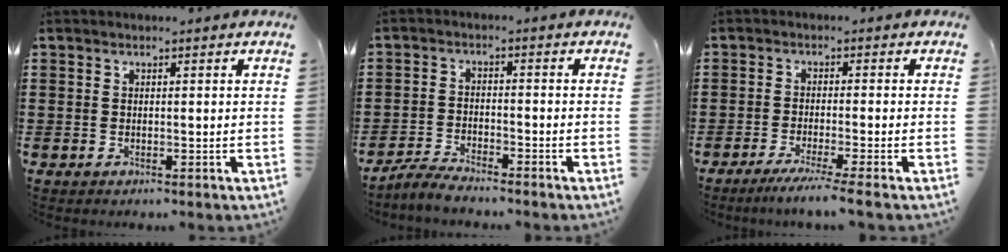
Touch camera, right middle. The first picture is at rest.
{"total": 3.4, "force": [-3.4, 0.3, 0.7], "torque": [-0.022, 0.006, -0.072]}
{"total": 3.5, "force": [-2.9, -0.5, 2.0], "torque": [-0.038, -0.011, -0.055]}